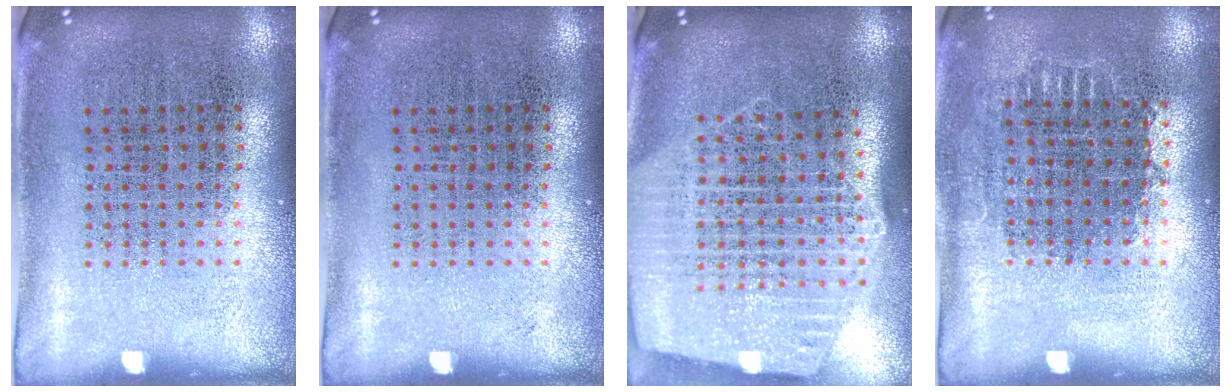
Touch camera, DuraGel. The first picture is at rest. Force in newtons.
{"total": 0.0}
{"total": 2.6, "press": 2.2, "slide": 1.4}
{"total": 0.7, "press": 0.7, "slide": 0.3}